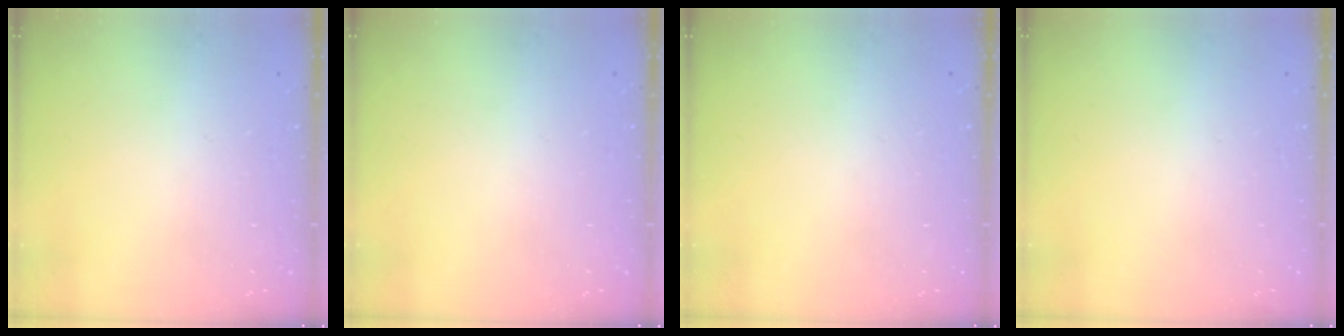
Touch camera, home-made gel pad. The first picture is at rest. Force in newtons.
{"total": 0.0}
{"total": 0.0}
{"total": 0.0}